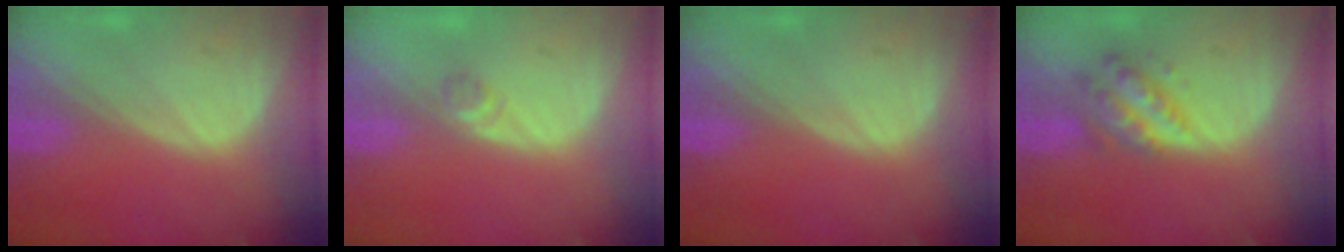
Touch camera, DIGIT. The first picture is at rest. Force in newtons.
{"total": 1.6, "press": 1.4, "slide": 0.8}
{"total": 0.0}
{"total": 5.2, "press": 5.2, "slide": 0.1}